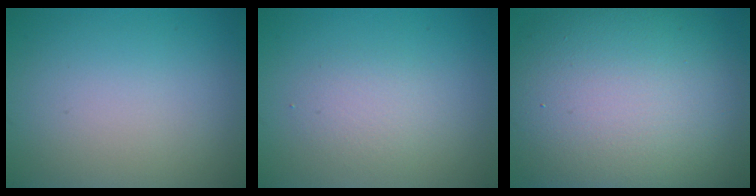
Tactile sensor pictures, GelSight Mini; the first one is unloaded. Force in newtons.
{"total": 2.0, "press": 1.9, "slide": 0.2}
{"total": 16.0, "press": 15.9, "slide": 0.8}